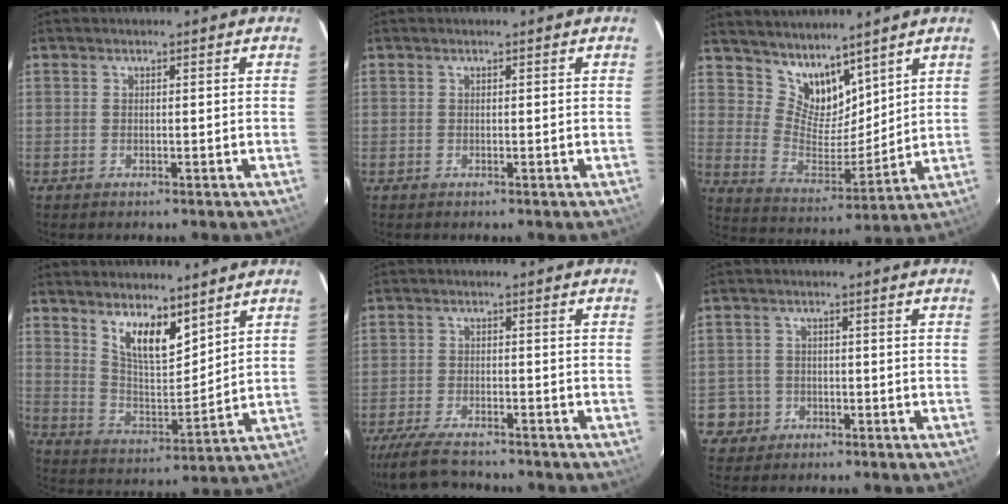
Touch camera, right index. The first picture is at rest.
{"total": 0.0}
{"total": 11.0, "force": [8.7, 5.4, 4.1], "torque": [-0.073, -0.005, 0.174]}
{"total": 10.3, "force": [7.0, 3.8, 6.6], "torque": [-0.115, -0.004, 0.136]}
{"total": 10.0, "force": [-8.7, 2.3, 4.3], "torque": [-0.115, -0.022, -0.153]}
{"total": 4.5, "force": [-1.8, 4.2, -0.1], "torque": [-0.006, 0.026, -0.031]}